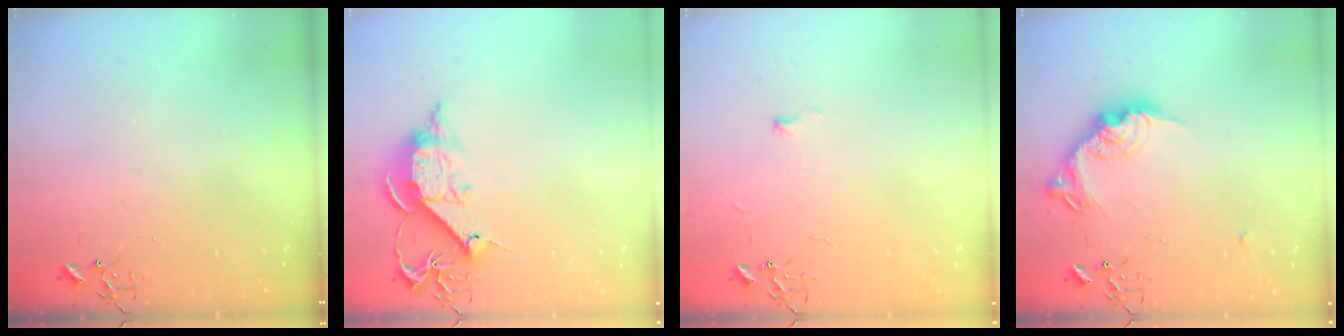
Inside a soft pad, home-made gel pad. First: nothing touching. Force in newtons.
{"total": 12.5, "press": 12.5, "slide": 0.2}
{"total": 3.4, "press": 3.4, "slide": 0.5}
{"total": 15.6, "press": 15.6, "slide": 0.7}